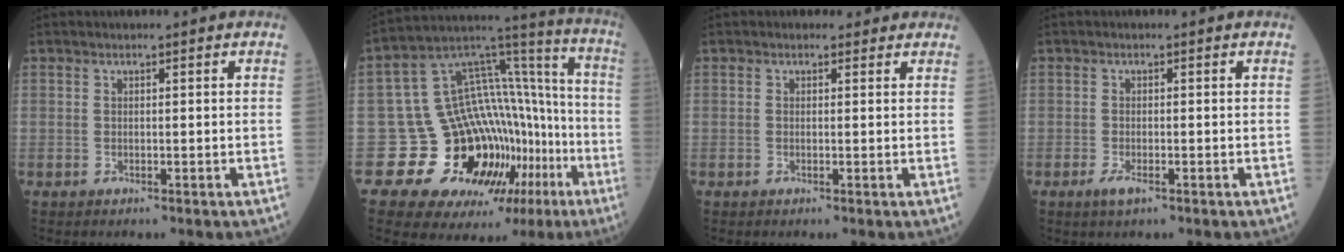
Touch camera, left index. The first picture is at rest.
{"total": 19.9, "force": [-9.4, 12.6, 12.2], "torque": [-0.143, 0.101, -0.139]}
{"total": 1.6, "force": [1.2, 1.1, 0.0], "torque": [0.002, 0.002, 0.004]}
{"total": 1.9, "force": [-1.0, 0.5, 1.6], "torque": [-0.035, -0.004, -0.017]}